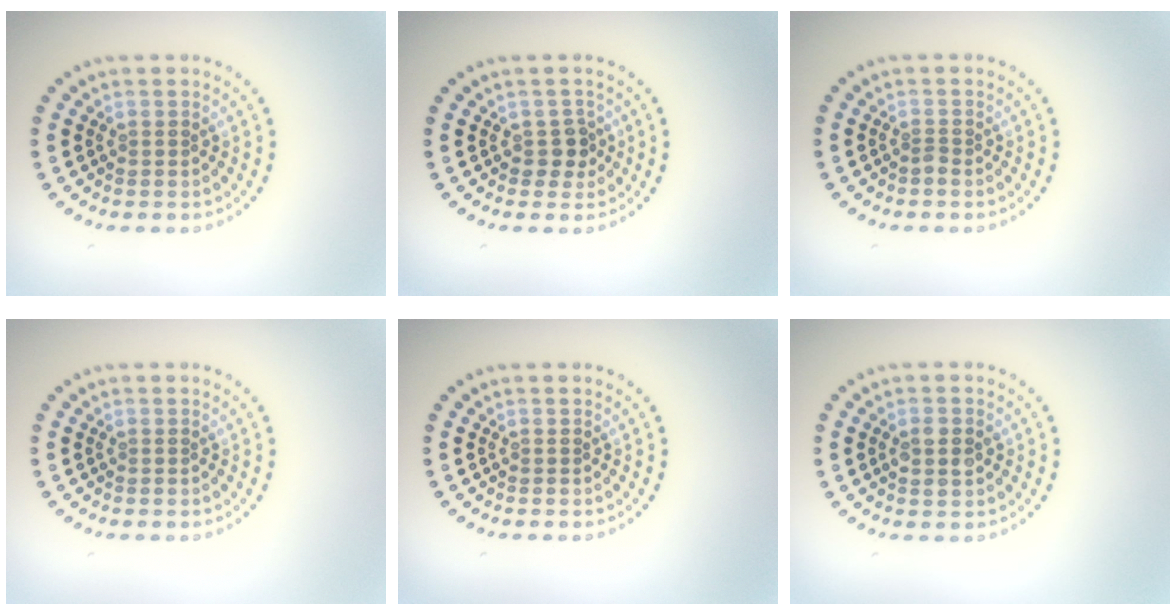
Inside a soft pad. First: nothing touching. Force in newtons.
{"total": 1.7, "press": 1.5, "slide": 0.8}
{"total": 0.5, "press": 0.4, "slide": 0.4}
{"total": 0.0}
{"total": 0.0}
{"total": 1.8, "press": 1.8, "slide": 0.3}